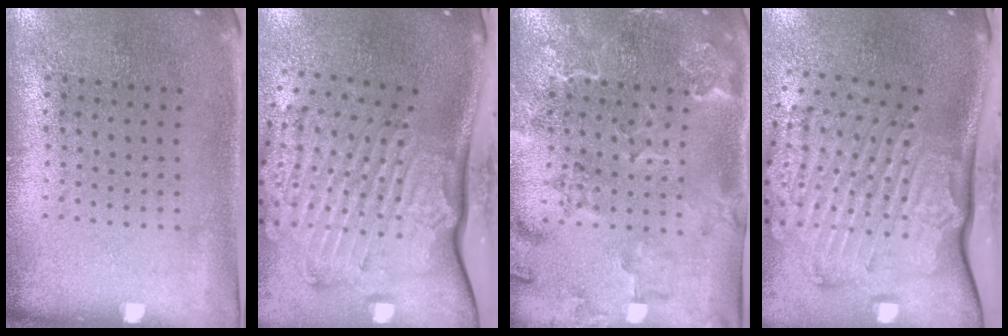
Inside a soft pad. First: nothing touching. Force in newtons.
{"total": 3.6, "press": 2.5, "slide": 2.6}
{"total": 2.4, "press": 2.2, "slide": 1.1}
{"total": 3.6, "press": 2.4, "slide": 2.6}